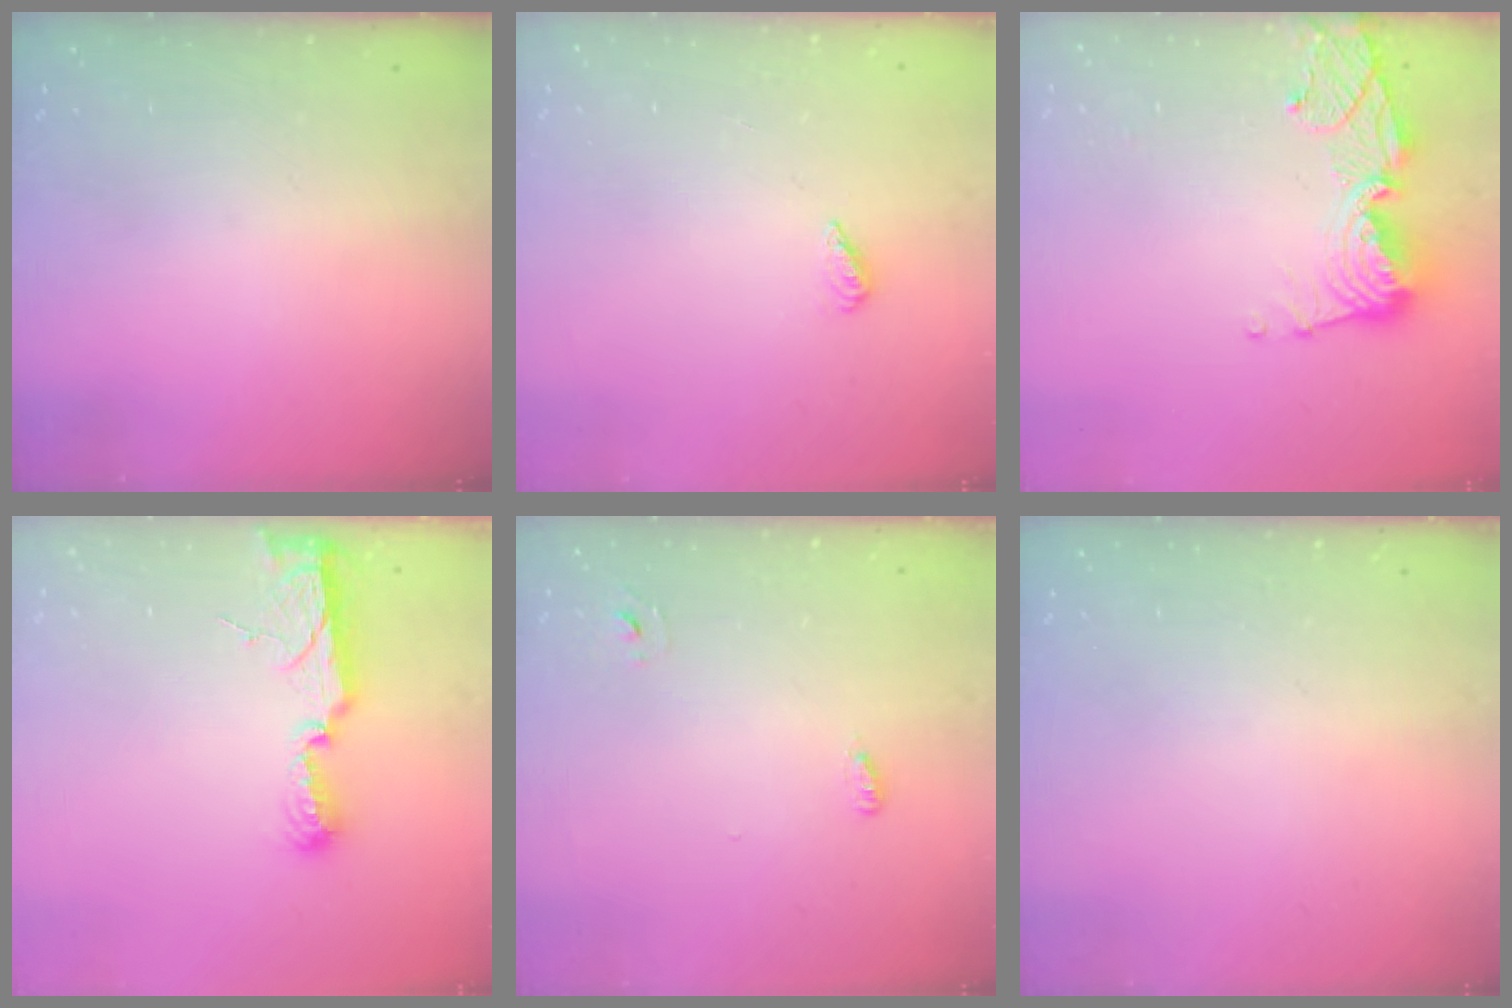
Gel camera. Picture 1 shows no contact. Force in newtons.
{"total": 2.3, "press": 2.2, "slide": 0.8}
{"total": 12.9, "press": 12.8, "slide": 1.6}
{"total": 10.6, "press": 9.3, "slide": 5.2}
{"total": 2.6, "press": 2.5, "slide": 0.6}
{"total": 0.0}